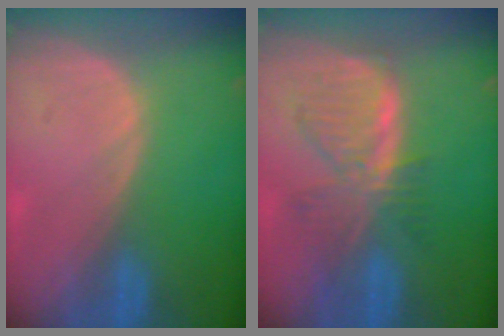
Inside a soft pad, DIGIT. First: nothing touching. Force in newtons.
{"total": 7.4, "press": 6.7, "slide": 3.0}